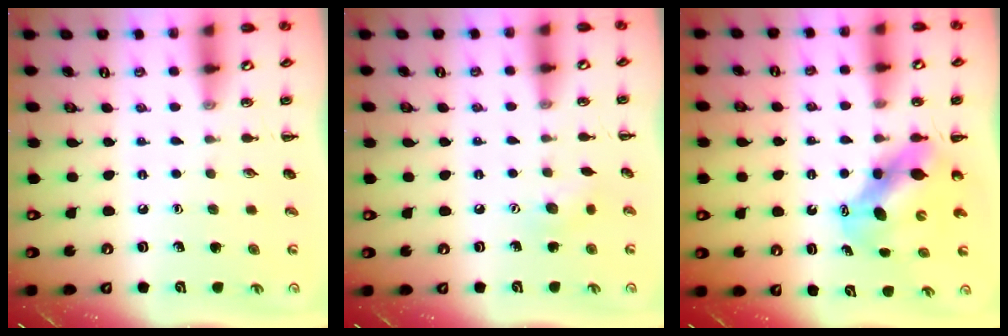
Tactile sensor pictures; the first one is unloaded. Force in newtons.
{"total": 6.7, "press": 6.5, "slide": 1.7}
{"total": 6.7, "press": 6.5, "slide": 1.3}